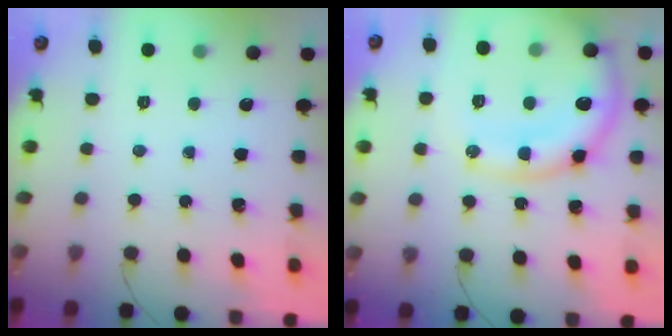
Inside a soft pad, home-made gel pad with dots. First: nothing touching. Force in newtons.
{"total": 15.4, "press": 15.3, "slide": 2.2}